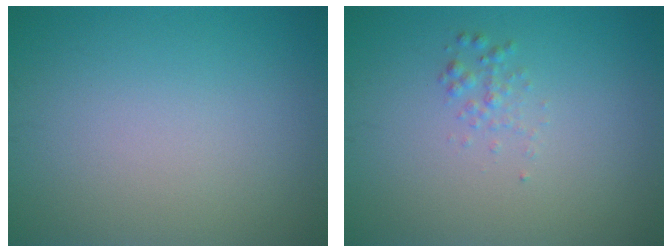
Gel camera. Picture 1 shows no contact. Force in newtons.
{"total": 1.0, "press": 1.0, "slide": 0.0}